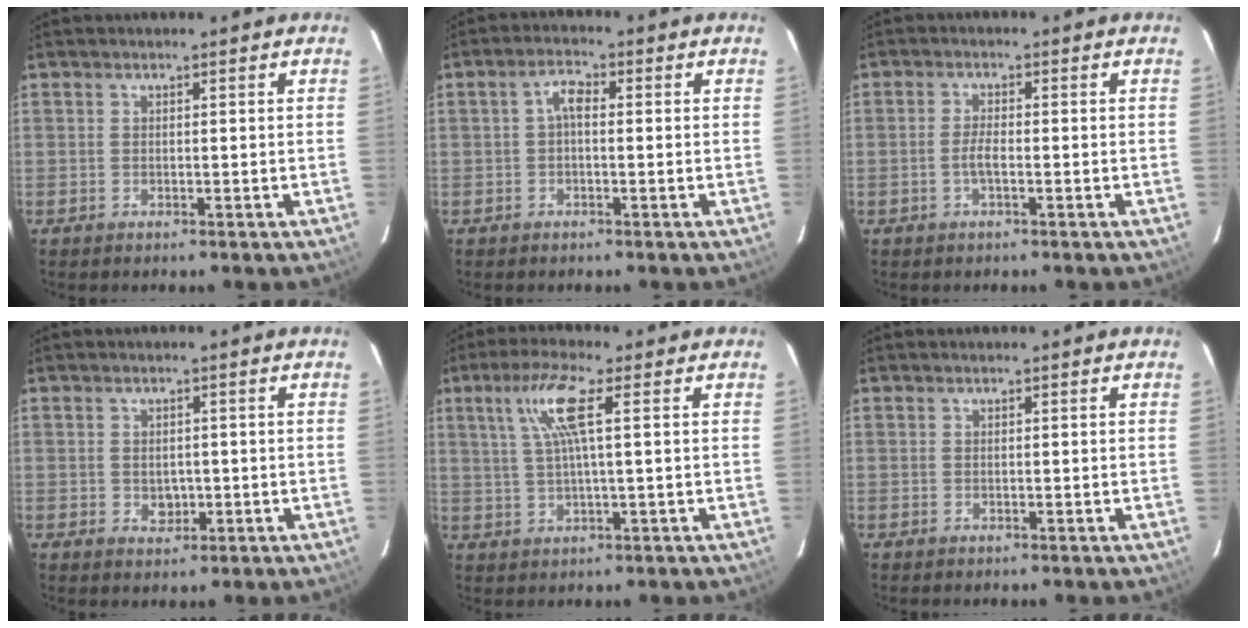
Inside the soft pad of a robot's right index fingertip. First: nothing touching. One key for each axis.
{"total": 2.8, "fx": -0.1, "fy": 1.4, "fz": 2.4, "tx": -0.049, "ty": 0.012, "tz": -0.001}
{"total": 2.4, "fx": -0.8, "fy": 0.5, "fz": 2.2, "tx": -0.046, "ty": 0.002, "tz": -0.016}
{"total": 3.0, "fx": -0.4, "fy": 2.5, "fz": 1.6, "tx": -0.025, "ty": 0.001, "tz": 0.000}
{"total": 7.7, "fx": 2.5, "fy": 0.3, "fz": 7.2, "tx": -0.139, "ty": 0.008, "tz": 0.054}
{"total": 0.0}